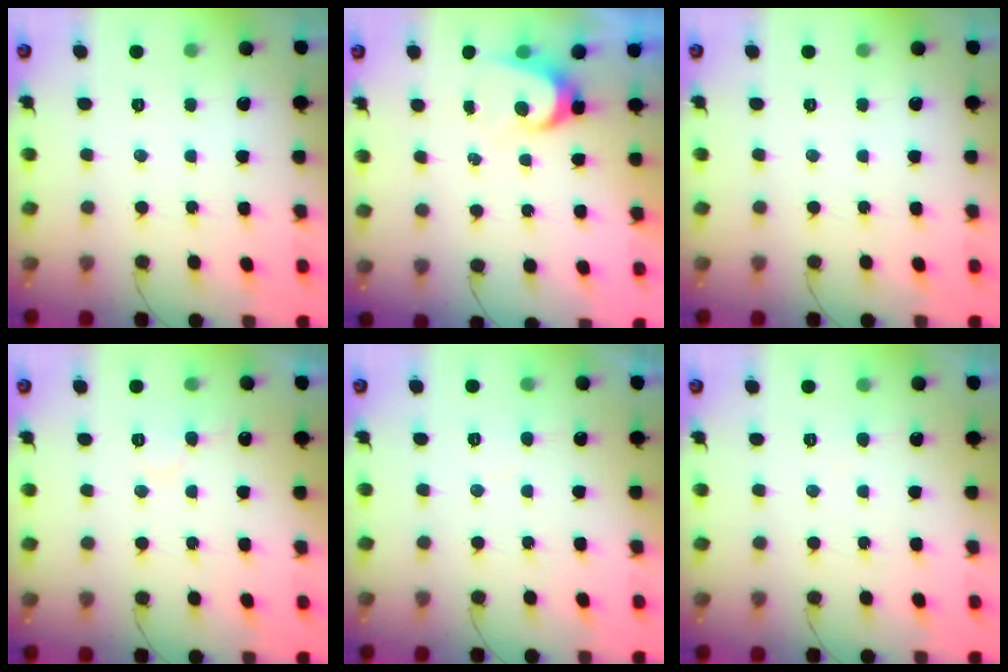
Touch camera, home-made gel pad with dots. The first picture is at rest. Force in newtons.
{"total": 5.0, "press": 5.0, "slide": 0.5}
{"total": 0.0}
{"total": 5.4, "press": 5.3, "slide": 0.4}
{"total": 3.6, "press": 3.6, "slide": 0.1}
{"total": 3.2, "press": 3.2, "slide": 0.2}